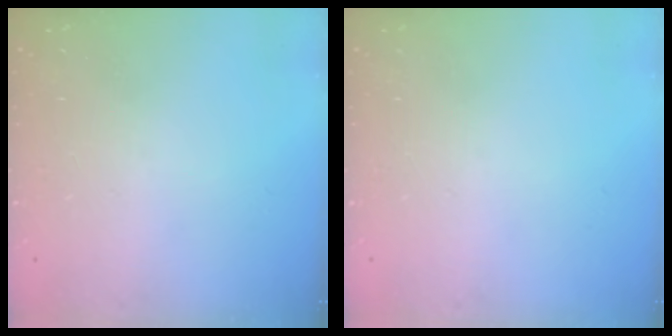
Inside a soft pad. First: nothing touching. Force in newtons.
{"total": 0.0}